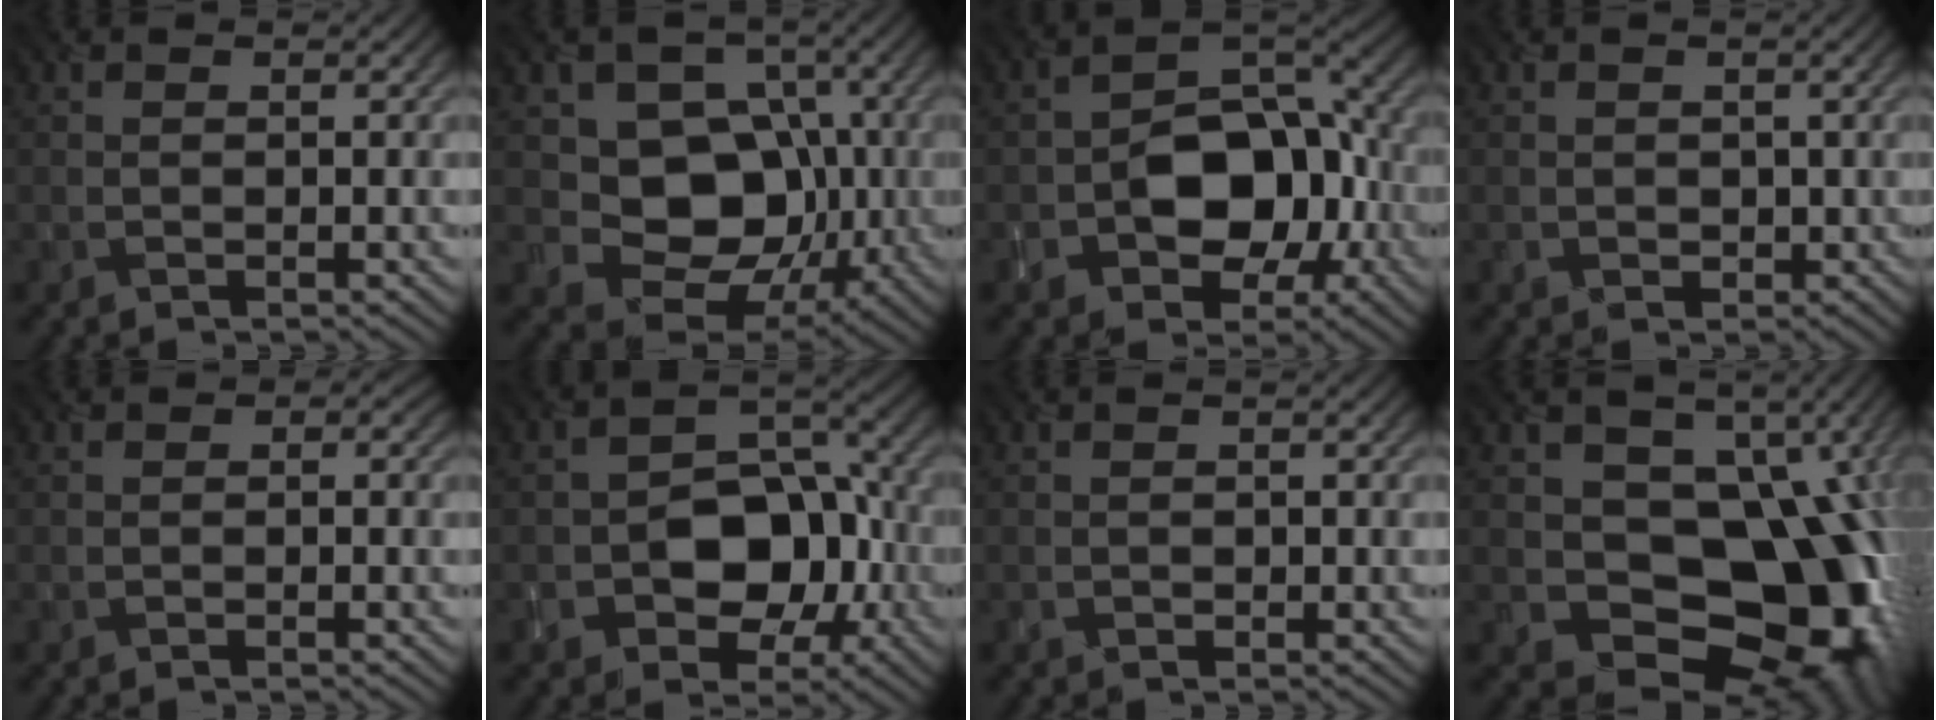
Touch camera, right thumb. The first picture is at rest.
{"total": 11.1, "force": [-0.5, 9.5, 5.8], "torque": [-0.083, -0.023, -0.018]}
{"total": 10.2, "force": [-3.2, 7.5, 6.3], "torque": [-0.095, -0.011, -0.054]}
{"total": 1.3, "force": [-0.3, 1.2, -0.5], "torque": [0.003, -0.012, -0.002]}
{"total": 1.4, "force": [0.0, 1.2, 0.7], "torque": [-0.005, -0.008, 0.003]}
{"total": 8.8, "force": [-2.8, 6.7, 4.9], "torque": [-0.067, -0.010, -0.050]}
{"total": 0.9, "force": [-0.5, 0.8, -0.1], "torque": [0.005, -0.010, -0.001]}
{"total": 16.7, "force": [-1.8, 12.6, 10.9], "torque": [-0.121, -0.039, -0.008]}